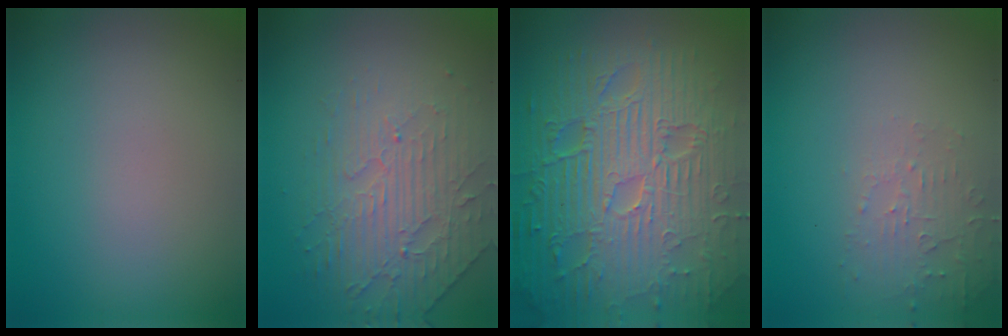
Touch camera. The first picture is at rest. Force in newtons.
{"total": 4.5, "press": 3.3, "slide": 3.1}
{"total": 12.2, "press": 7.8, "slide": 9.4}
{"total": 1.9, "press": 1.9, "slide": 0.3}